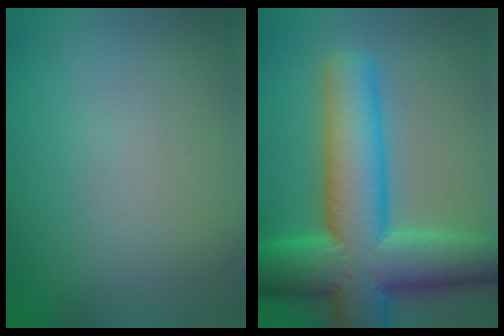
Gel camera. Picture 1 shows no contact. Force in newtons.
{"total": 12.2, "press": 12.2, "slide": 0.6}